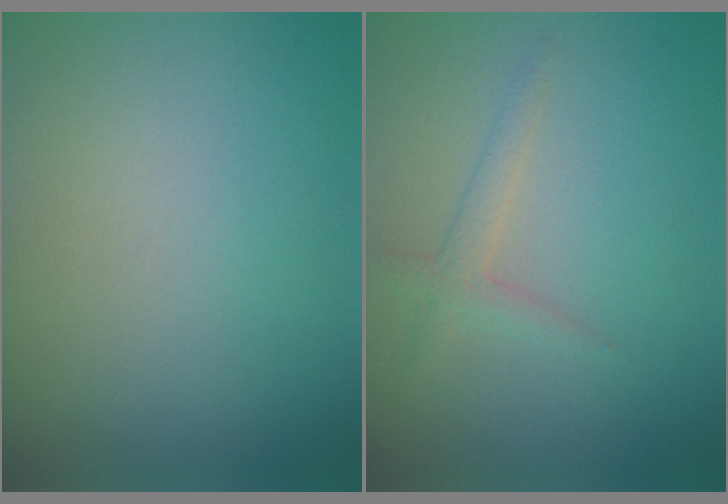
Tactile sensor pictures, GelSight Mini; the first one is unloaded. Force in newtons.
{"total": 1.6, "press": 1.6, "slide": 0.1}